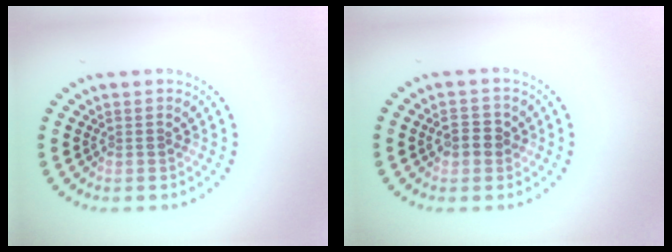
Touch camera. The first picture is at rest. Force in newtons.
{"total": 2.4, "press": 2.4, "slide": 0.3}